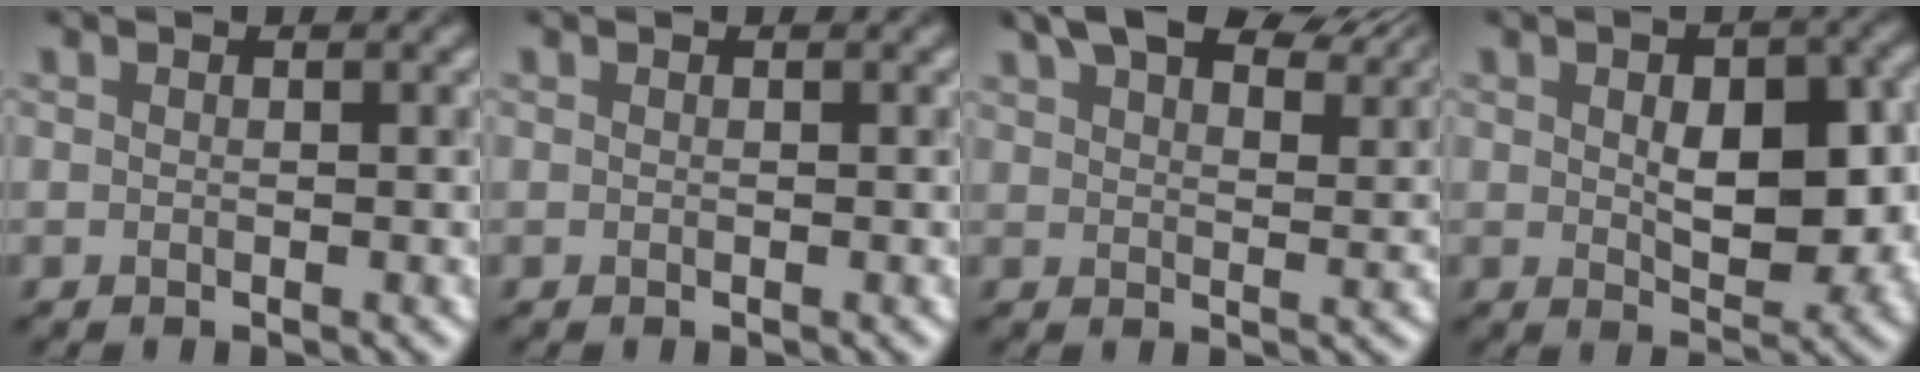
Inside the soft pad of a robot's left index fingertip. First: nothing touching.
{"total": 0.0}
{"total": 10.0, "force": [7.8, 3.1, 5.4], "torque": [-0.074, 0.026, 0.105]}
{"total": 6.3, "force": [0.2, 3.4, 5.3], "torque": [-0.072, 0.000, 0.010]}